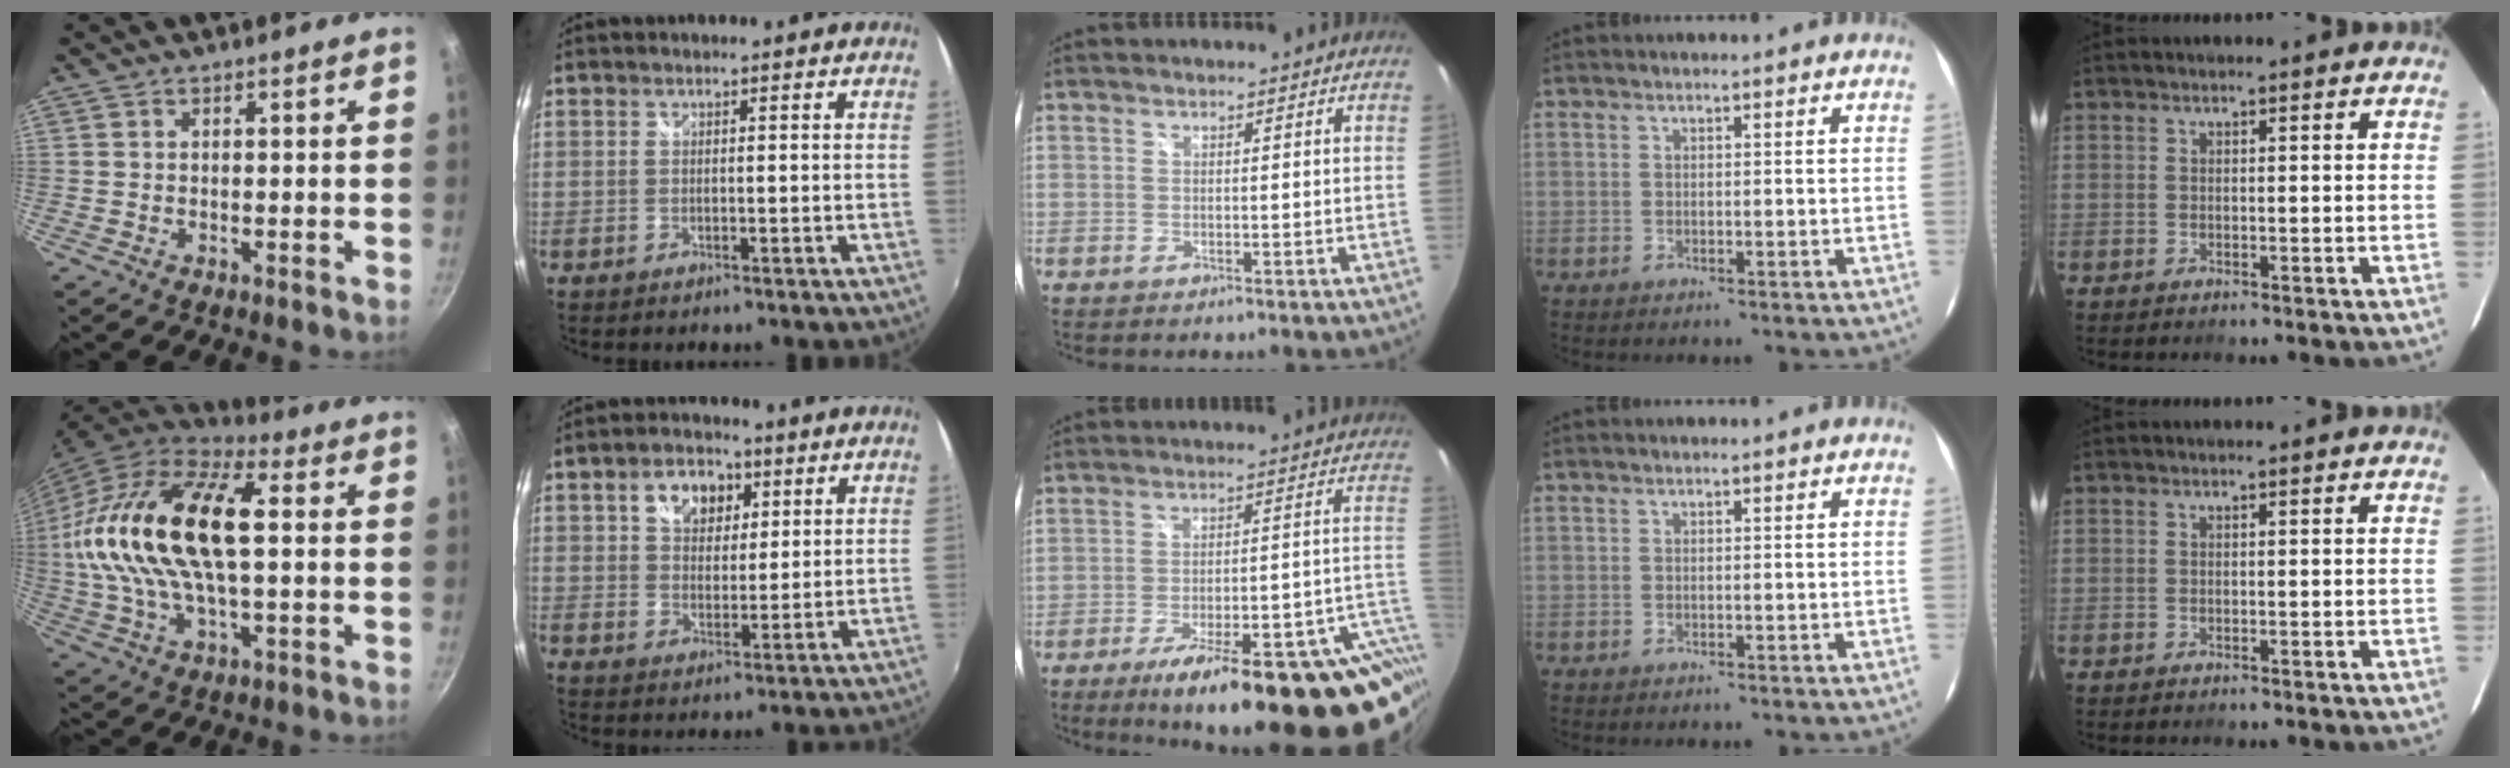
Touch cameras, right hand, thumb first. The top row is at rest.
{"thumb": {"total": 25.6, "force": [3.0, 12.3, 22.3], "torque": [-0.434, 0.028, 0.044]}, "index": {"total": 8.2, "force": [3.5, 5.8, 4.8], "torque": [-0.081, 0.020, 0.058]}, "middle": {"total": 27.0, "force": [-17.2, 5.9, 20.0], "torque": [-0.252, -0.025, -0.226]}}